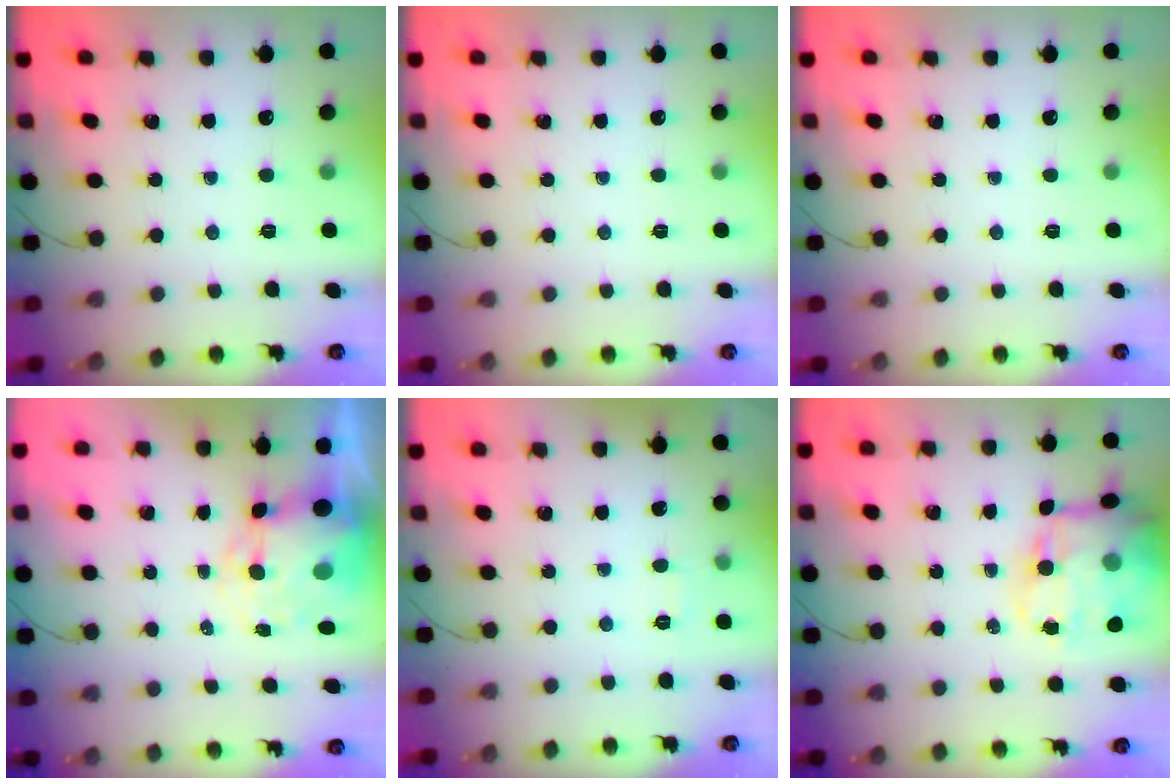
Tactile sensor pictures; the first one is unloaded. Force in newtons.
{"total": 0.0}
{"total": 0.0}
{"total": 10.6, "press": 10.3, "slide": 2.6}
{"total": 2.0, "press": 1.7, "slide": 1.0}
{"total": 18.7, "press": 18.2, "slide": 4.2}